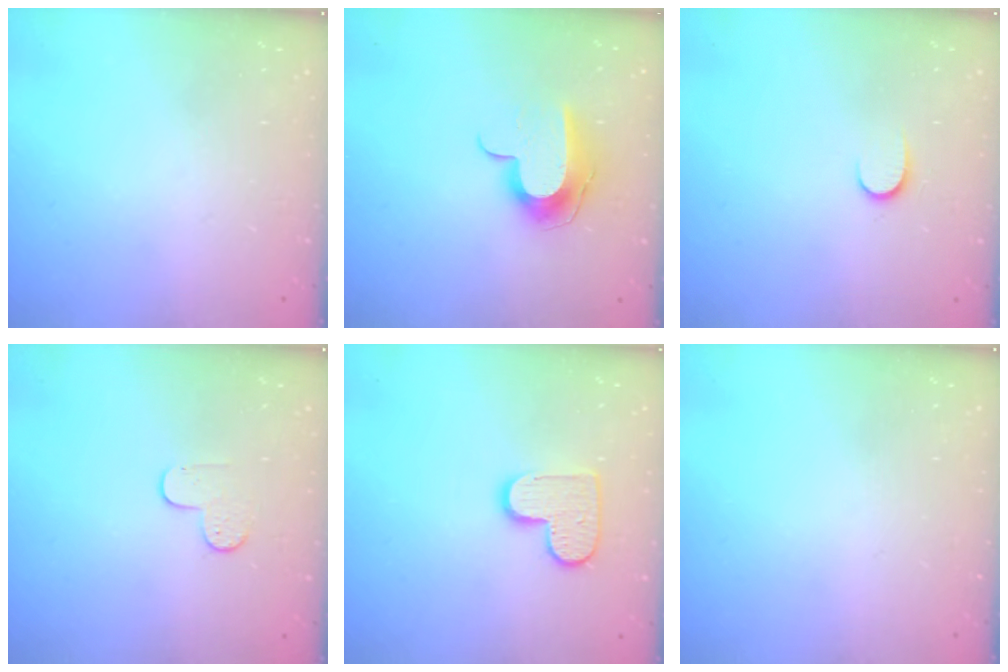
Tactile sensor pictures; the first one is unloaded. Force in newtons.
{"total": 9.9, "press": 9.9, "slide": 0.2}
{"total": 5.7, "press": 5.7, "slide": 0.5}
{"total": 5.8, "press": 5.7, "slide": 0.6}
{"total": 10.1, "press": 10.1, "slide": 0.3}
{"total": 0.0}